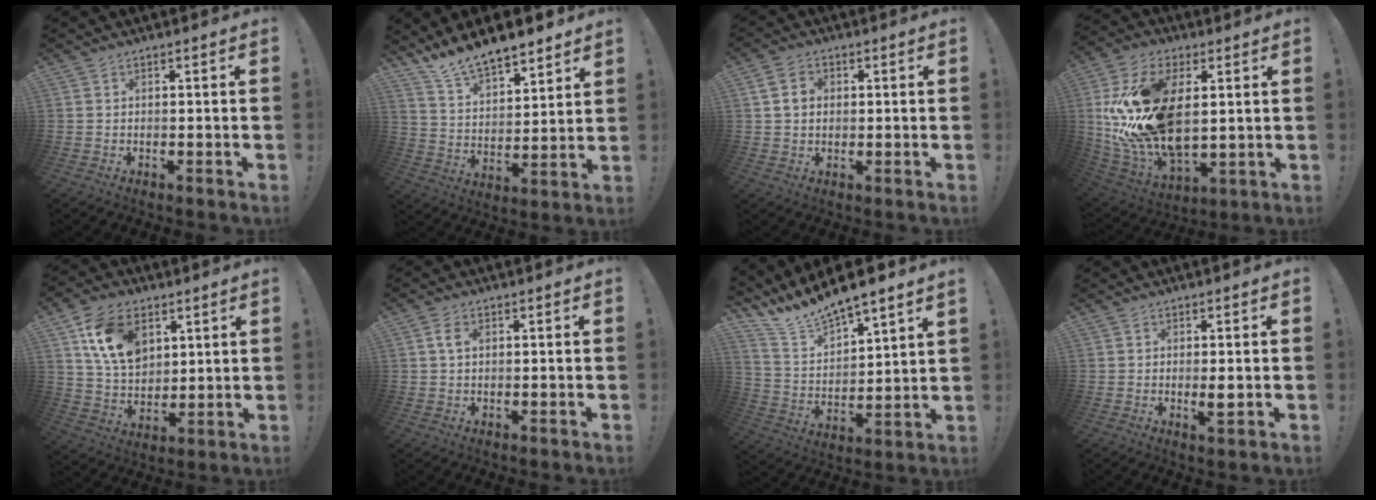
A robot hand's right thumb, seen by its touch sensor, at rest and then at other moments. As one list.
[{"total": 11.5, "force": [10.7, 2.8, 3.1], "torque": [-0.078, -0.086, 0.198]}, {"total": 6.3, "force": [1.4, 5.0, 3.6], "torque": [-0.059, 0.011, 0.028]}, {"total": 25.3, "force": [3.9, 15.7, 19.5], "torque": [-0.380, -0.015, 0.080]}, {"total": 15.6, "force": [6.9, 10.8, 8.9], "torque": [-0.149, -0.020, 0.136]}, {"total": 3.3, "force": [0.9, 2.0, 2.4], "torque": [-0.042, 0.005, 0.016]}, {"total": 10.0, "force": [9.8, 0.5, 1.8], "torque": [-0.063, -0.094, 0.173]}, {"total": 2.7, "force": [0.3, 0.4, 2.6], "torque": [-0.028, -0.009, 0.002]}]